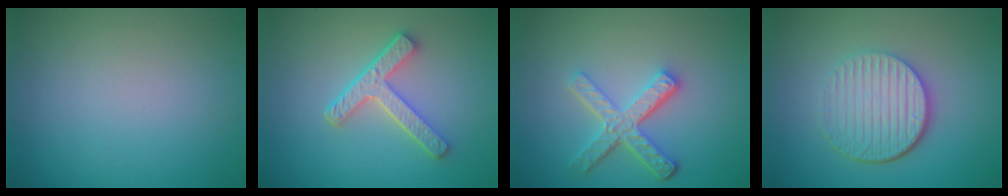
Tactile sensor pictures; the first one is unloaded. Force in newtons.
{"total": 3.7, "press": 3.2, "slide": 2.0}
{"total": 4.6, "press": 3.4, "slide": 3.1}
{"total": 5.5, "press": 3.9, "slide": 3.9}